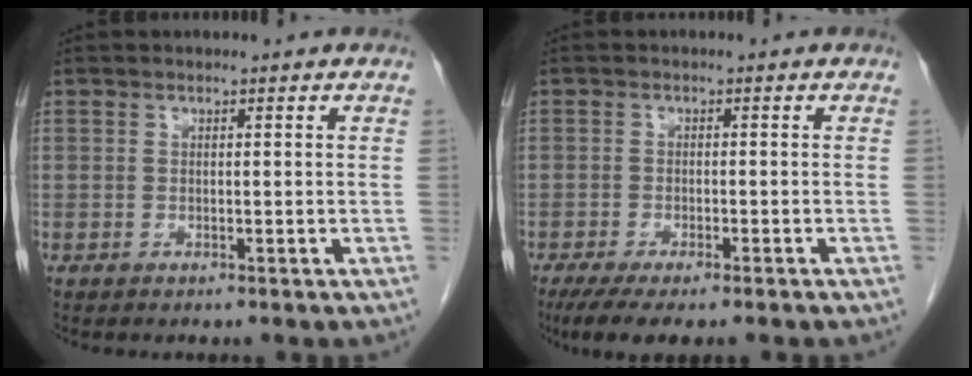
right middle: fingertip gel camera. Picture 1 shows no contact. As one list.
[{"total": 6.7, "force": [-5.0, 1.0, 4.3], "torque": [-0.061, -0.014, -0.078]}]